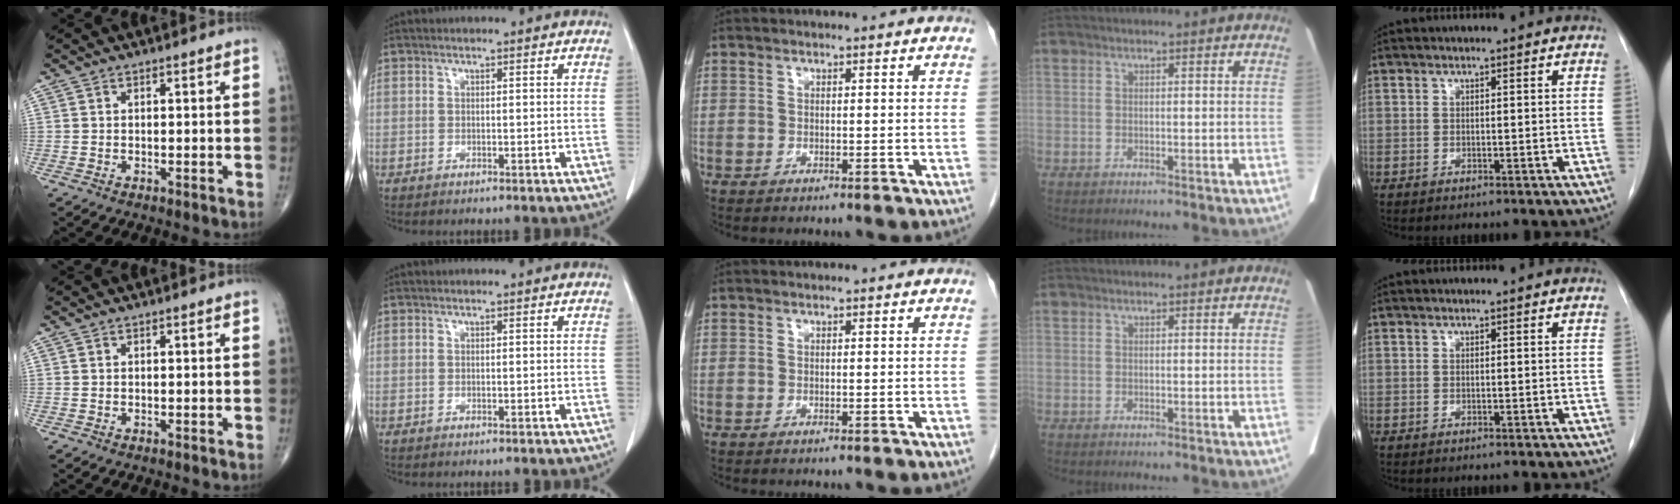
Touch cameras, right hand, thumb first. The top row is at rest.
{}